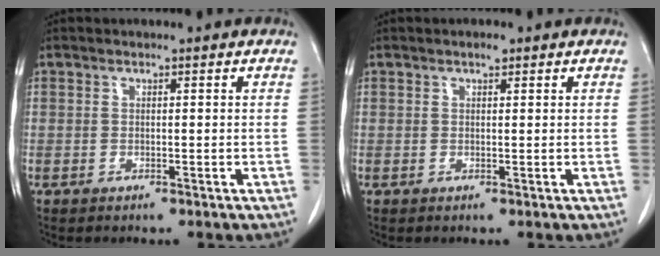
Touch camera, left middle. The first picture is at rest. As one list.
[{"total": 0.8, "force": [0.6, 0.3, 0.5], "torque": [-0.013, 0.001, 0.010]}]